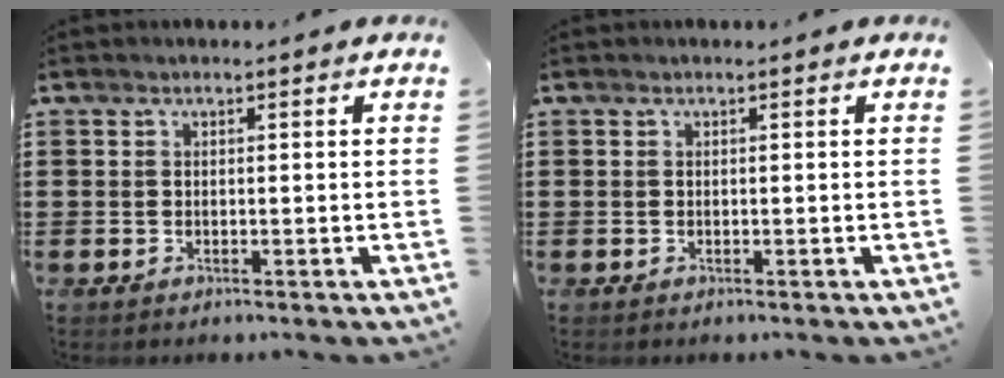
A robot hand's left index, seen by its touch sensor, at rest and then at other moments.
{"total": 0.0}